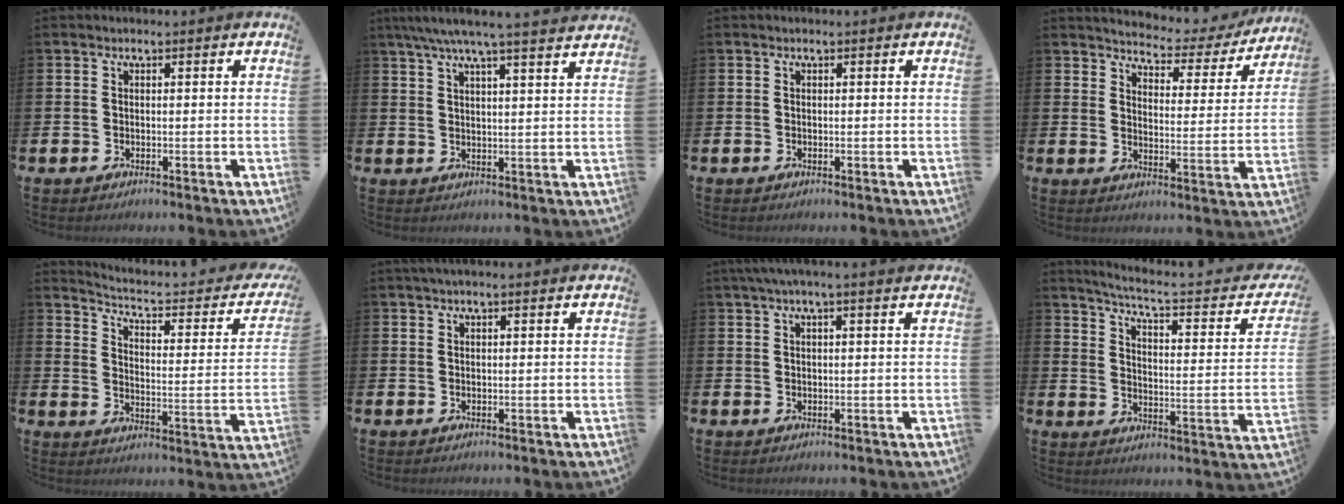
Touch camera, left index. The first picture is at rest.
{"total": 6.0, "force": [5.4, -0.4, 2.4], "torque": [-0.058, -0.023, 0.095]}
{"total": 0.0}
{"total": 4.0, "force": [3.8, 1.2, 0.5], "torque": [-0.025, -0.040, 0.055]}
{"total": 4.8, "force": [3.9, 1.2, 2.5], "torque": [-0.065, -0.033, 0.054]}
{"total": 1.3, "force": [1.1, 0.0, 0.7], "torque": [-0.010, 0.000, 0.020]}
{"total": 2.3, "force": [1.7, -0.1, 1.5], "torque": [-0.027, 0.001, 0.029]}
{"total": 5.5, "force": [4.6, 0.0, 2.9], "torque": [-0.069, -0.042, 0.067]}